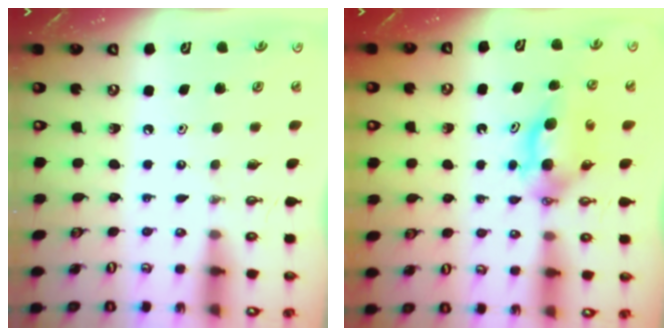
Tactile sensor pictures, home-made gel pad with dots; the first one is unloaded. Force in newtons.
{"total": 5.5, "press": 5.5, "slide": 0.7}